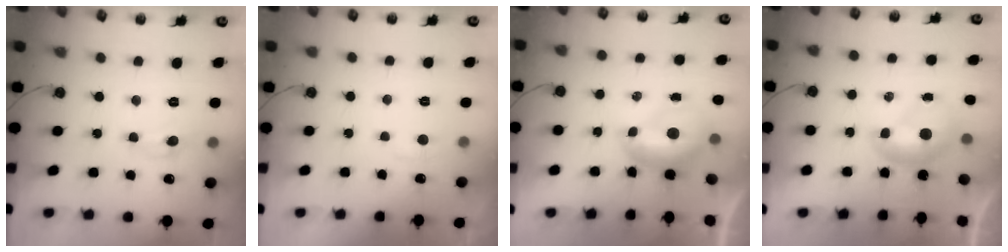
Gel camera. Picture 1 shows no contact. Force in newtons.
{"total": 2.0, "press": 1.8, "slide": 0.7}
{"total": 0.6, "press": 0.3, "slide": 0.5}
{"total": 0.0}